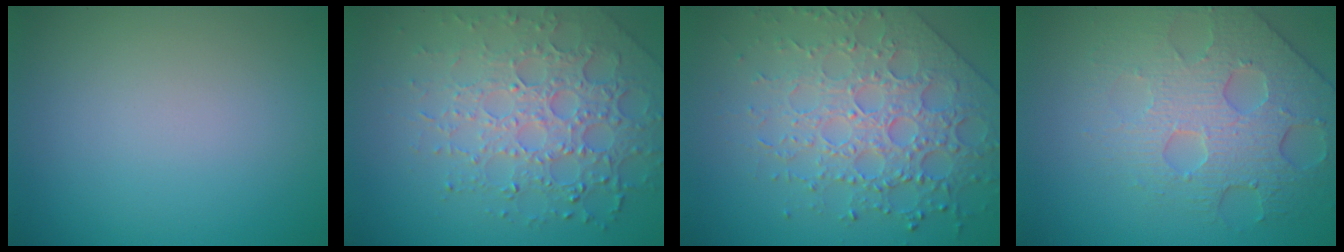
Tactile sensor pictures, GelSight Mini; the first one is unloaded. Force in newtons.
{"total": 6.5, "press": 4.9, "slide": 4.2}
{"total": 6.4, "press": 5.3, "slide": 3.6}
{"total": 5.2, "press": 4.6, "slide": 2.3}